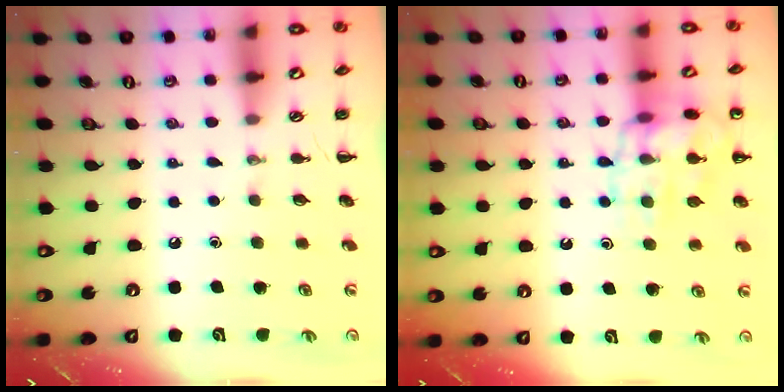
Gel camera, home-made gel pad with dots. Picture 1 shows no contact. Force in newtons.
{"total": 13.3, "press": 13.3, "slide": 1.1}